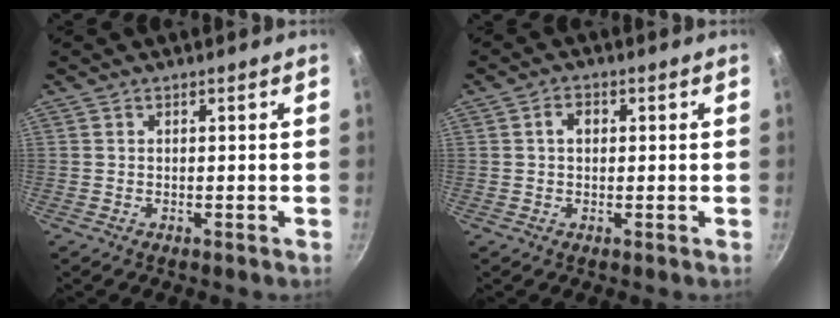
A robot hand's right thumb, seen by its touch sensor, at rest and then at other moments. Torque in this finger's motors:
{"motor_torque": [-0.23, 0.55, 0.58, -0.15, -0.01]}